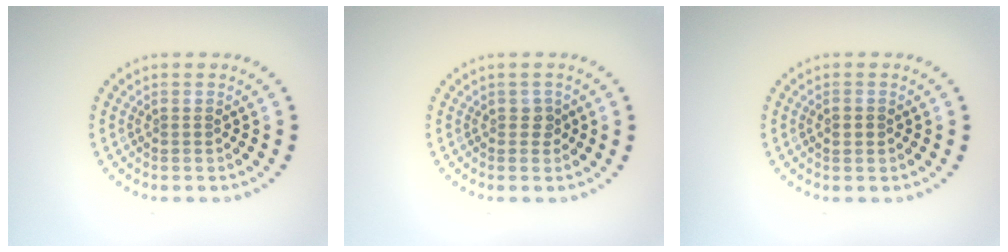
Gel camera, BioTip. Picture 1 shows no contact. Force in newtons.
{"total": 1.0, "press": 0.9, "slide": 0.4}
{"total": 1.4, "press": 1.4, "slide": 0.0}